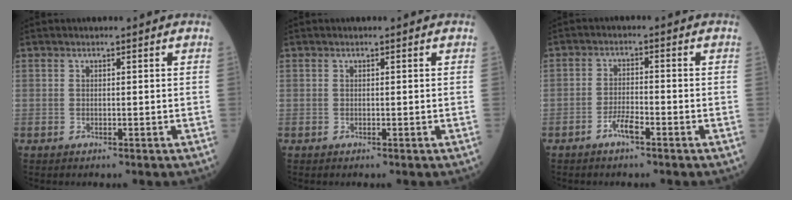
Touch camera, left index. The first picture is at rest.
{"total": 0.0}
{"total": 3.1, "force": [-2.1, 0.4, 2.2], "torque": [-0.045, 0.000, -0.041]}